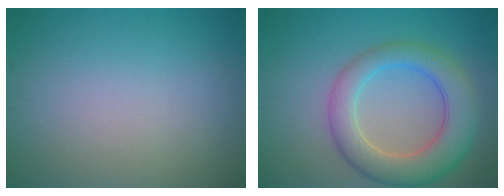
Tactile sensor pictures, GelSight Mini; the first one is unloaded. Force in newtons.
{"total": 6.8, "press": 6.8, "slide": 0.5}